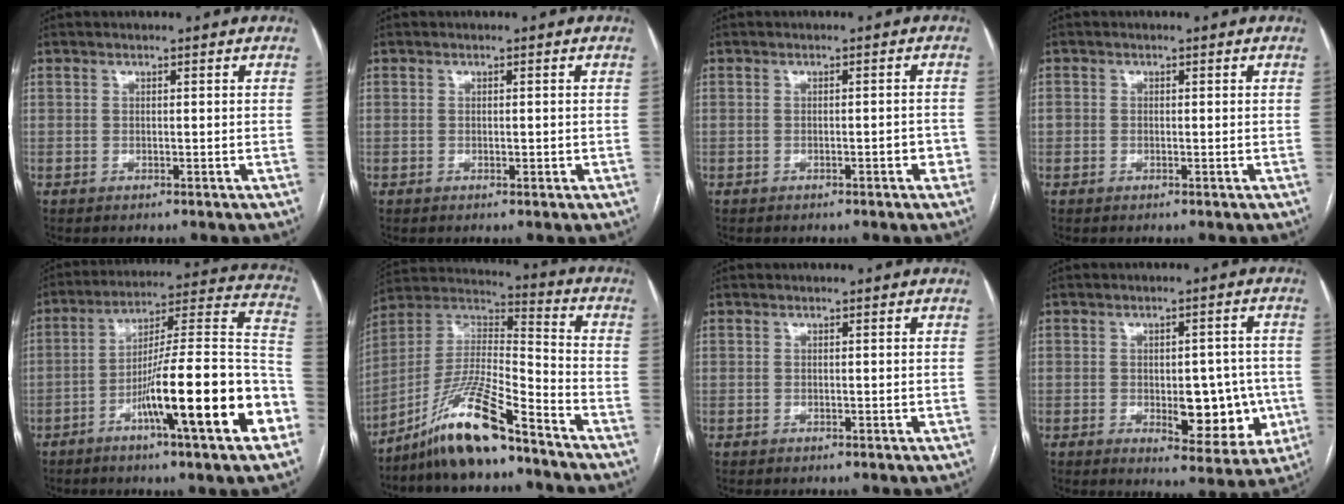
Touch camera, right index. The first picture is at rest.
{"total": 0.7, "force": [-0.1, 0.5, 0.5], "torque": [-0.005, 0.000, 0.000]}
{"total": 2.0, "force": [-0.7, 0.7, 1.7], "torque": [-0.017, 0.004, -0.008]}
{"total": 1.0, "force": [-0.1, 1.0, 0.2], "torque": [0.004, 0.007, -0.002]}
{"total": 21.0, "force": [-8.4, 1.3, 19.3], "torque": [-0.247, 0.008, -0.132]}
{"total": 14.3, "force": [-10.5, 1.3, 9.6], "torque": [-0.190, 0.007, -0.193]}
{"total": 0.0}
{"total": 9.8, "force": [-1.7, 4.7, 8.4], "torque": [-0.088, 0.007, -0.009]}